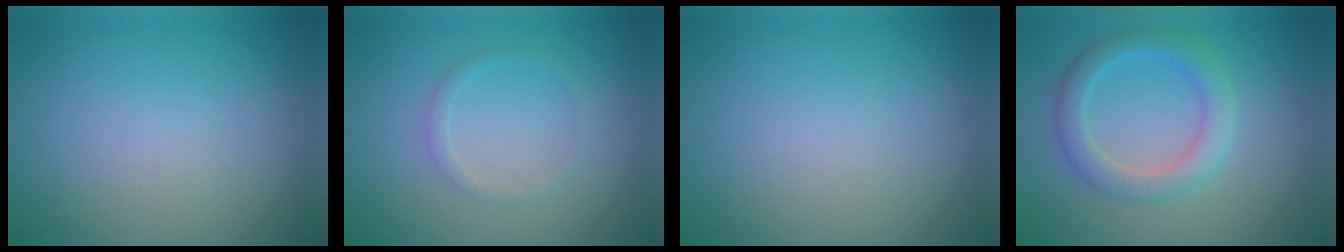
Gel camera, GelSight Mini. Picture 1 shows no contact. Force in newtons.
{"total": 1.0, "press": 1.0, "slide": 0.1}
{"total": 0.0}
{"total": 3.5, "press": 3.5, "slide": 0.2}